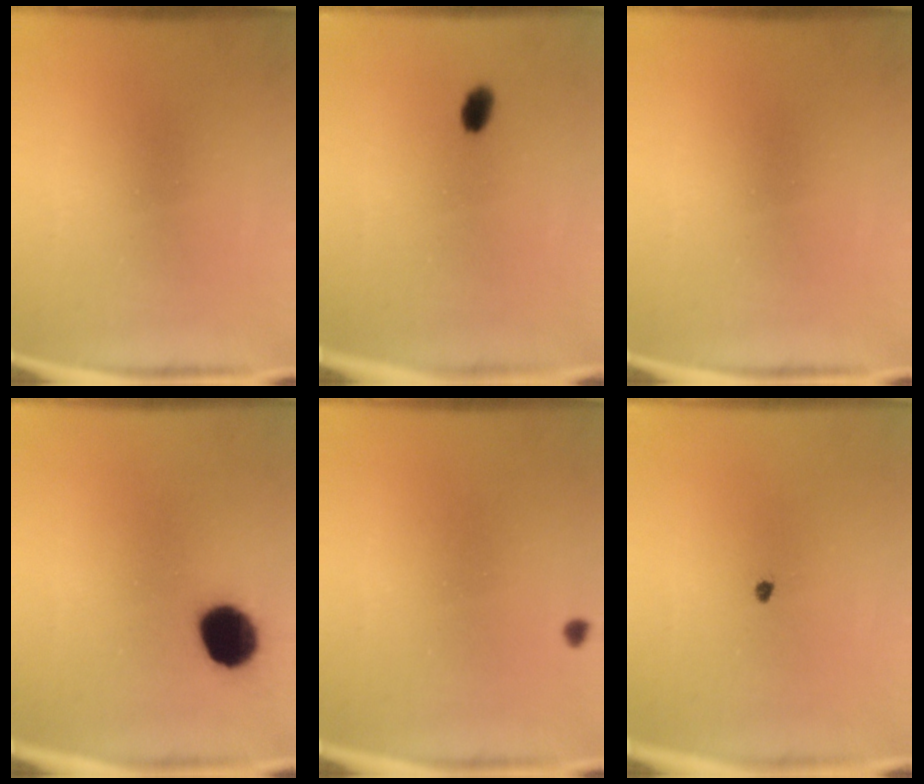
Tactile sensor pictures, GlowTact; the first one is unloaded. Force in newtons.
{"total": 2.5}
{"total": 0.0}
{"total": 12.6}
{"total": 0.7}
{"total": 0.7}